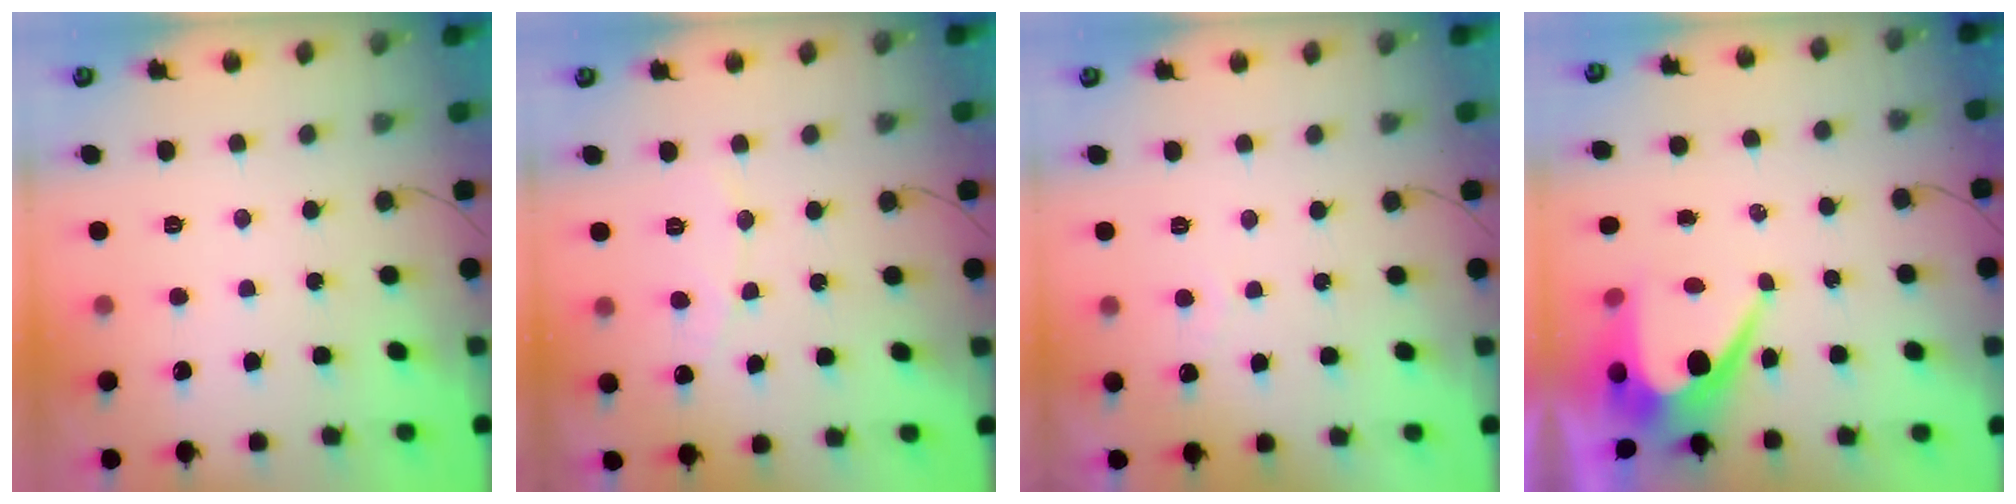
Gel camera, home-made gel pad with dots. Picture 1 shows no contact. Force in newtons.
{"total": 4.4, "press": 4.3, "slide": 0.4}
{"total": 2.2, "press": 2.2, "slide": 0.1}
{"total": 9.4, "press": 9.4, "slide": 0.9}